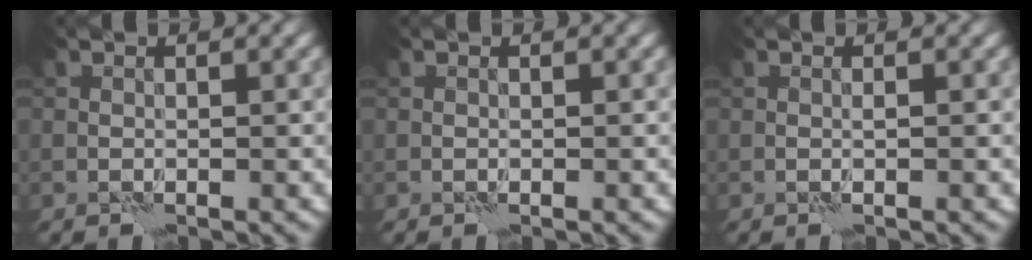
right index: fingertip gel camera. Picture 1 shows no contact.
{"total": 0.0}
{"total": 0.0}